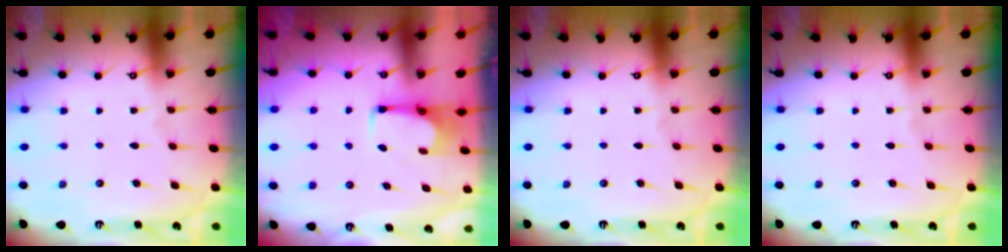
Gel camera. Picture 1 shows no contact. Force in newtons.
{"total": 2.7, "press": 2.7, "slide": 0.4}
{"total": 0.0}
{"total": 0.0}